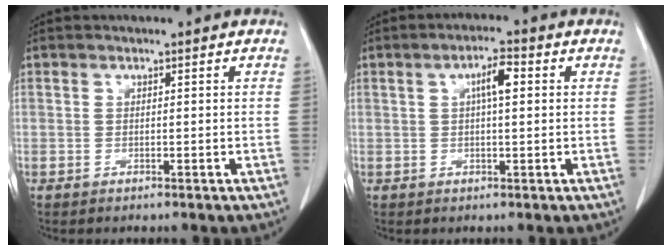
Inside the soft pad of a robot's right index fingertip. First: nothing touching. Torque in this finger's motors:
{"motor_torque": [0.58, 0.09, 0.13, 0.04]}